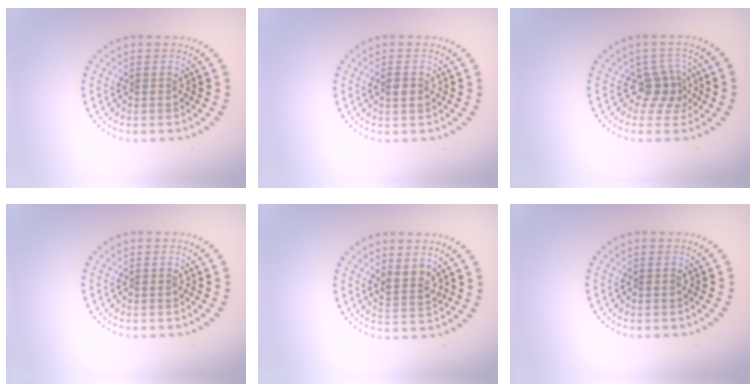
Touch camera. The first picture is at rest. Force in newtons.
{"total": 1.2, "press": 1.2, "slide": 0.3}
{"total": 2.6, "press": 1.9, "slide": 1.9}
{"total": 0.0}
{"total": 2.0, "press": 1.7, "slide": 1.1}
{"total": 0.0}